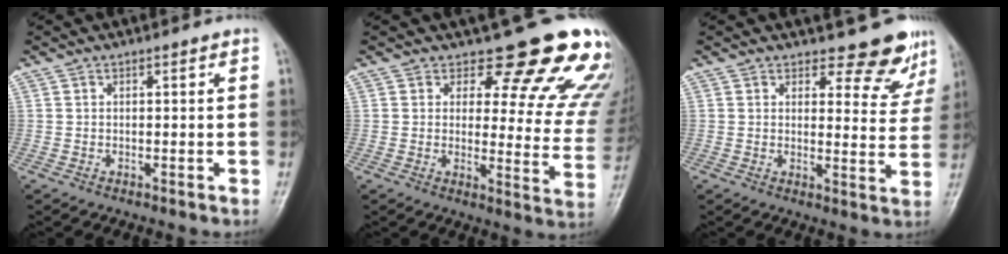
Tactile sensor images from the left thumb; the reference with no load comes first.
{"total": 17.9, "force": [14.5, 6.9, 8.1], "torque": [-0.043, -0.105, 0.152]}
{"total": 8.2, "force": [7.4, 3.2, 1.7], "torque": [0.016, -0.064, 0.077]}